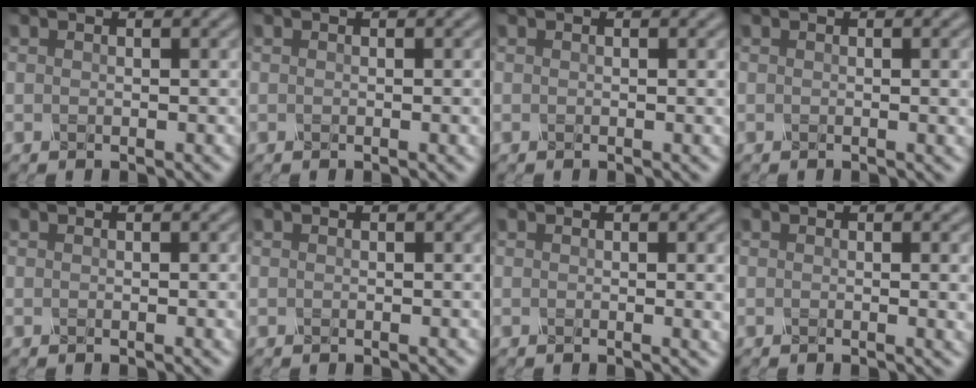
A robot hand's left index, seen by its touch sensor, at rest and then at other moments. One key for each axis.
{"total": 0.9, "fx": -0.1, "fy": 0.3, "fz": 0.8, "tx": -0.006, "ty": 0.001, "tz": -0.004}
{"total": 0.9, "fx": 0.0, "fy": 0.3, "fz": 0.8, "tx": -0.006, "ty": 0.001, "tz": -0.002}
{"total": 2.4, "fx": 0.2, "fy": 0.8, "fz": 2.3, "tx": -0.019, "ty": 0.003, "tz": -0.001}
{"total": 1.0, "fx": -0.1, "fy": 0.4, "fz": 0.9, "tx": -0.007, "ty": 0.002, "tz": -0.004}
{"total": 0.0}
{"total": 2.9, "fx": 0.1, "fy": 0.9, "fz": 2.7, "tx": -0.024, "ty": 0.002, "tz": -0.001}
{"total": 2.8, "fx": 0.1, "fy": 0.9, "fz": 2.6, "tx": -0.023, "ty": 0.002, "tz": 0.000}